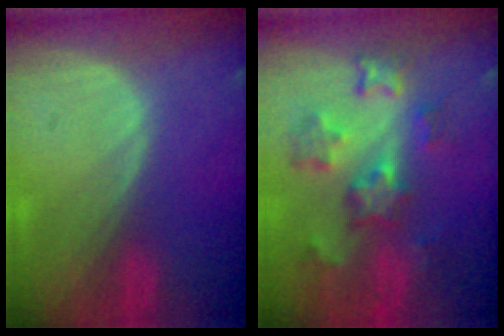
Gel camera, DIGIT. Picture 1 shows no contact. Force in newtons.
{"total": 8.8, "press": 7.8, "slide": 4.2}